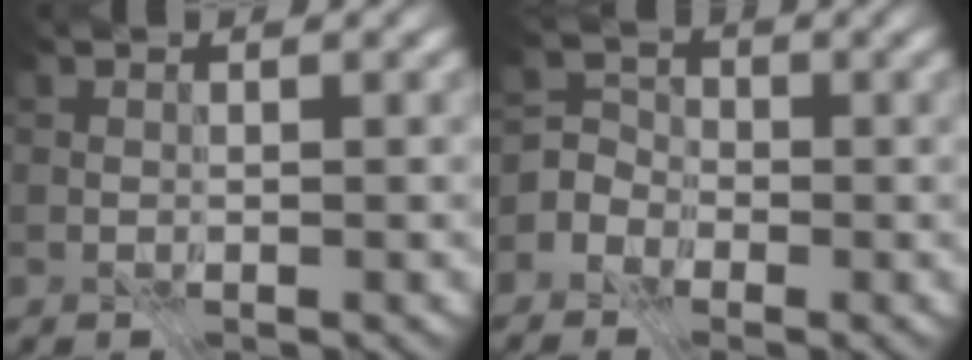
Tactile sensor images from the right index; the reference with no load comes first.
{"total": 4.5, "force": [-2.6, 3.7, 0.3], "torque": [0.016, 0.010, -0.072]}